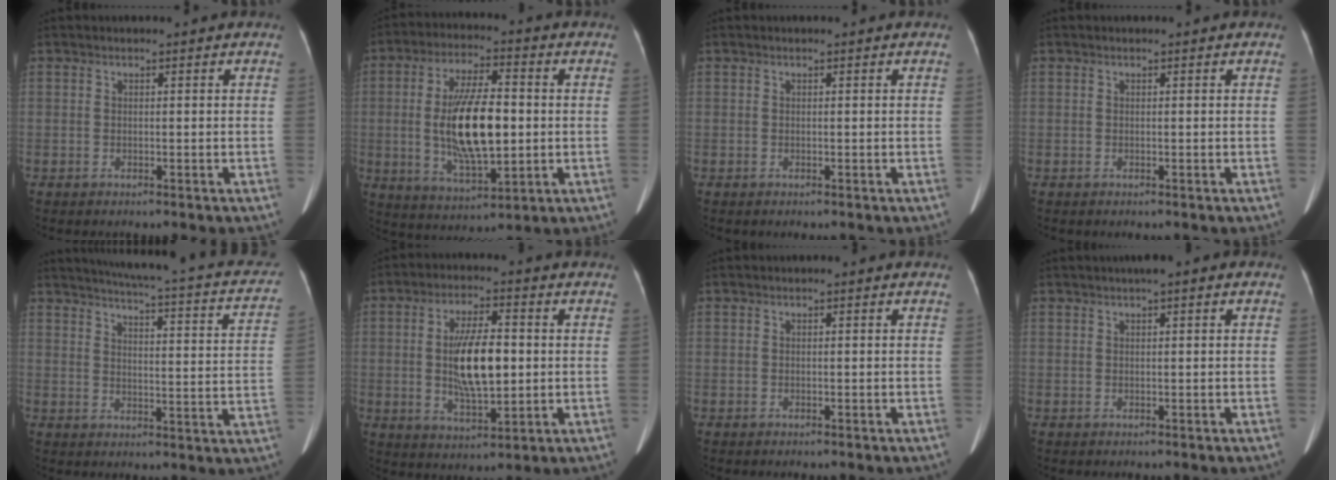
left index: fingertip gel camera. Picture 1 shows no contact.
{"total": 14.1, "force": [-0.5, 4.5, 13.4], "torque": [-0.263, 0.000, -0.004]}
{"total": 0.0}
{"total": 0.0}
{"total": 21.1, "force": [17.1, 3.4, 11.9], "torque": [-0.164, -0.014, 0.187]}
{"total": 10.3, "force": [0.2, 3.3, 9.8], "torque": [-0.186, 0.002, 0.005]}
{"total": 0.0}
{"total": 2.5, "force": [1.3, 0.4, 2.1], "torque": [-0.035, 0.014, 0.016]}